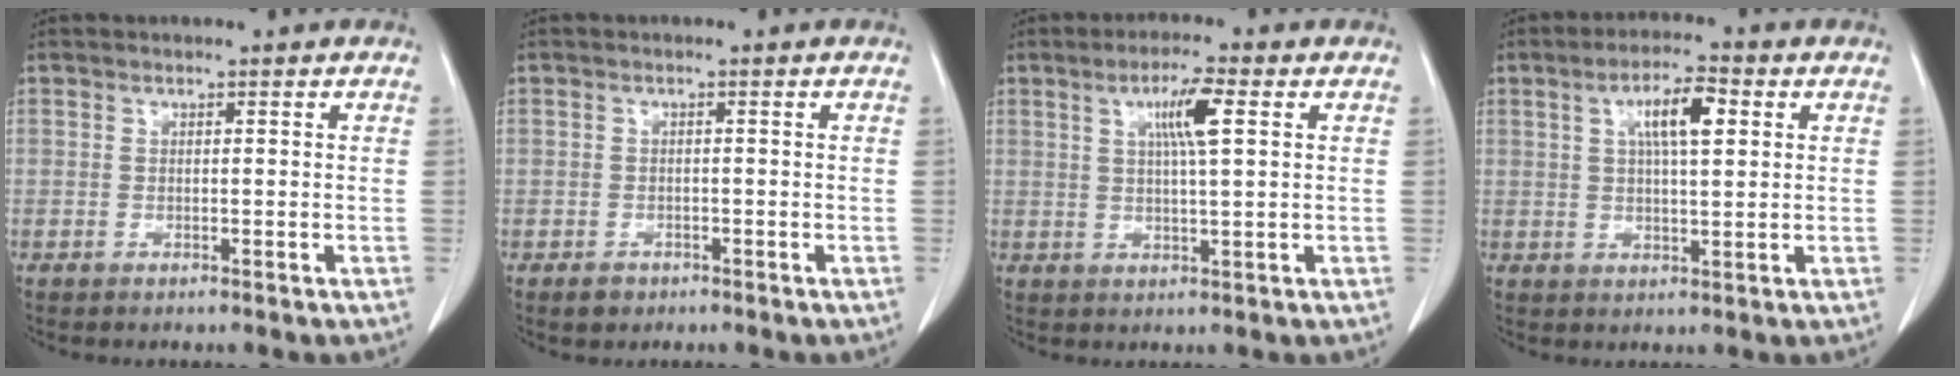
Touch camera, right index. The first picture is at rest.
{"total": 2.3, "force": [-1.2, 1.9, 0.5], "torque": [-0.009, 0.003, -0.013]}
{"total": 6.4, "force": [2.2, 0.8, 6.0], "torque": [-0.109, 0.005, 0.039]}
{"total": 7.5, "force": [2.4, 2.0, 6.8], "torque": [-0.122, 0.011, 0.043]}